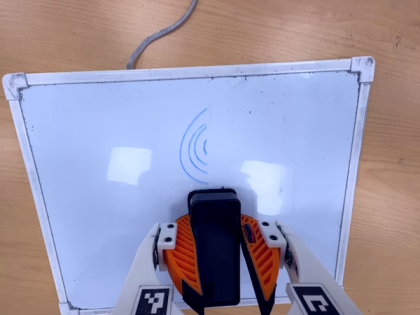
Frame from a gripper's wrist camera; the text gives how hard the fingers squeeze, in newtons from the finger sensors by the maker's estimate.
{"total": 12.5, "left": 11.7, "right": 13.2}